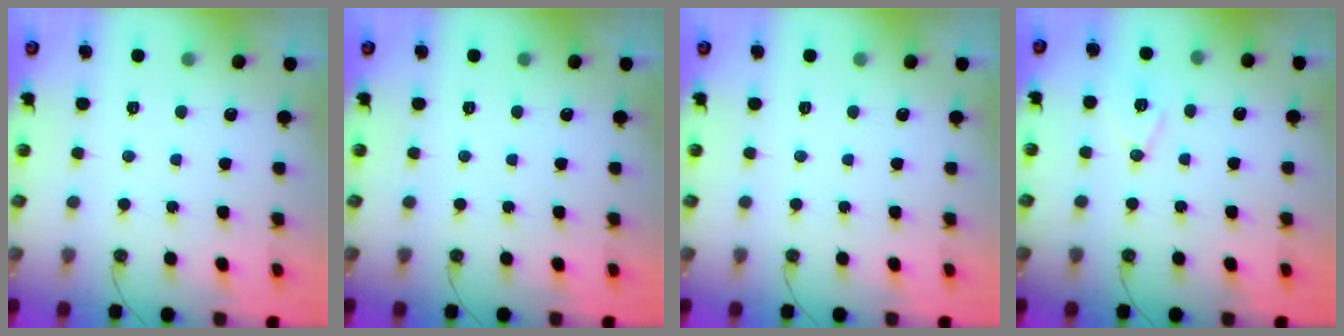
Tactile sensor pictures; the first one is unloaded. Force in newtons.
{"total": 0.0}
{"total": 0.0}
{"total": 8.7, "press": 7.9, "slide": 3.7}